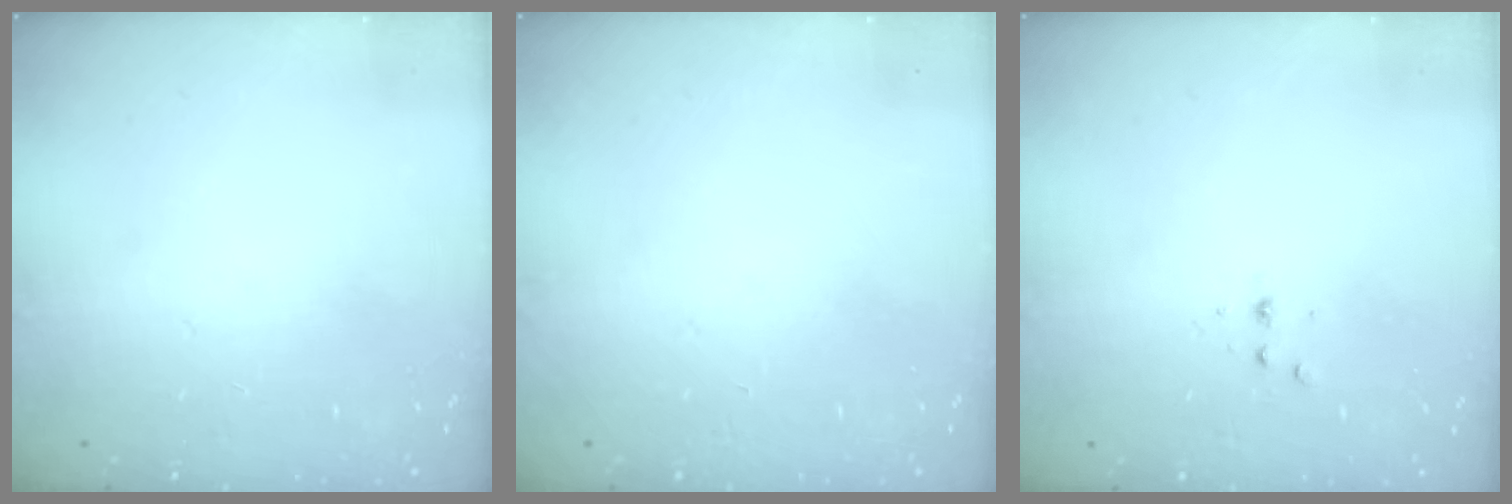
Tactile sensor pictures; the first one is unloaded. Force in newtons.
{"total": 0.0}
{"total": 2.3, "press": 2.3, "slide": 0.3}